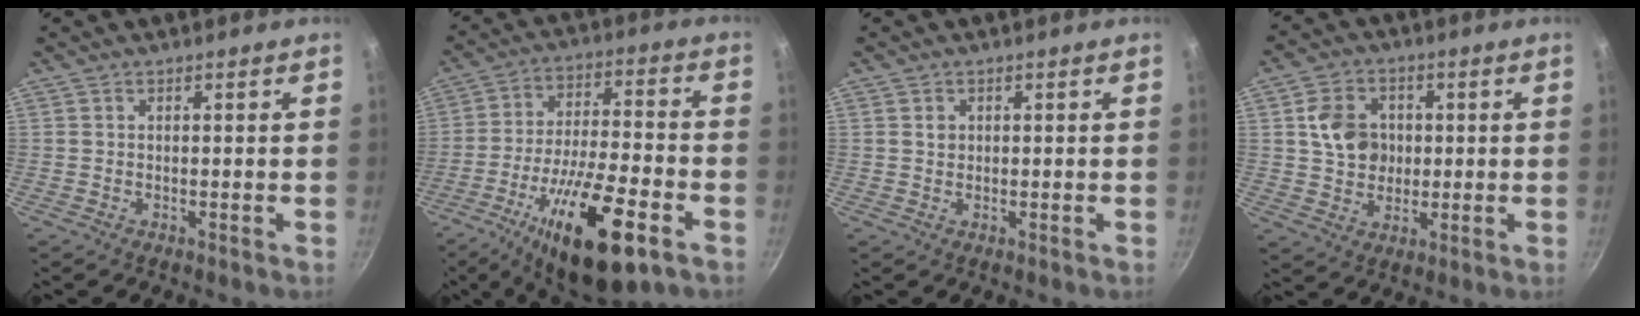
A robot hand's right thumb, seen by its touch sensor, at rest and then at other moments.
{"total": 21.5, "force": [-10.3, 7.0, 17.5], "torque": [-0.289, 0.028, -0.168]}
{"total": 1.5, "force": [0.5, 1.2, 0.6], "torque": [-0.009, 0.002, 0.009]}
{"total": 9.3, "force": [1.6, 7.7, 4.9], "torque": [-0.058, 0.003, 0.025]}